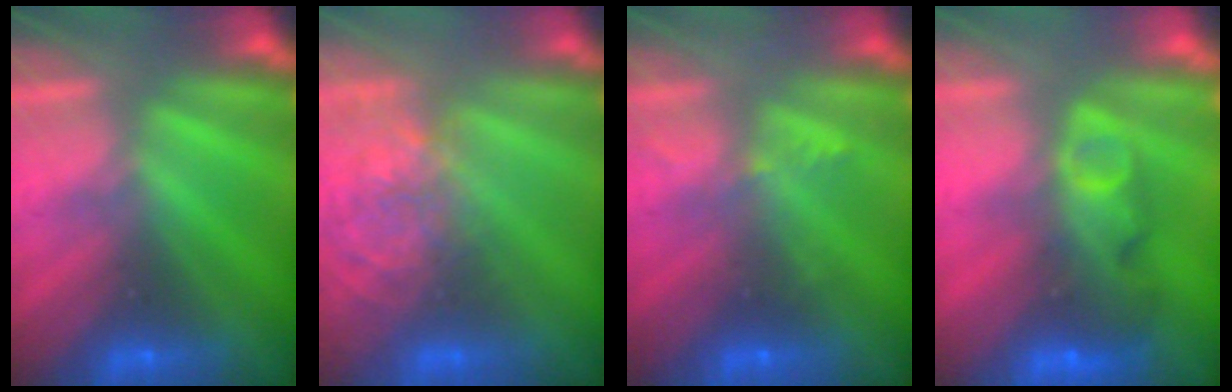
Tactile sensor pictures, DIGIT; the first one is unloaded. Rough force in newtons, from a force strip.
{"total": 3.8}
{"total": 2.3}
{"total": 7.6}